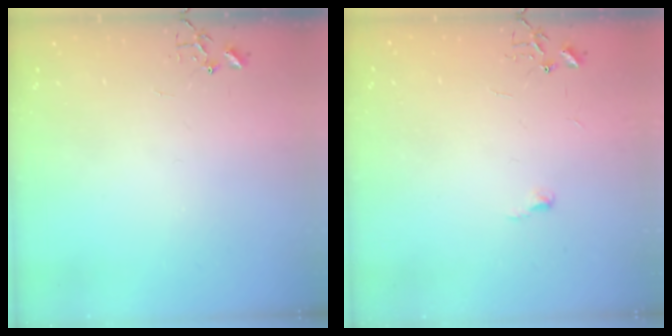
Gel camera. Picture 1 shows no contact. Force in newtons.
{"total": 3.4, "press": 3.4, "slide": 0.5}